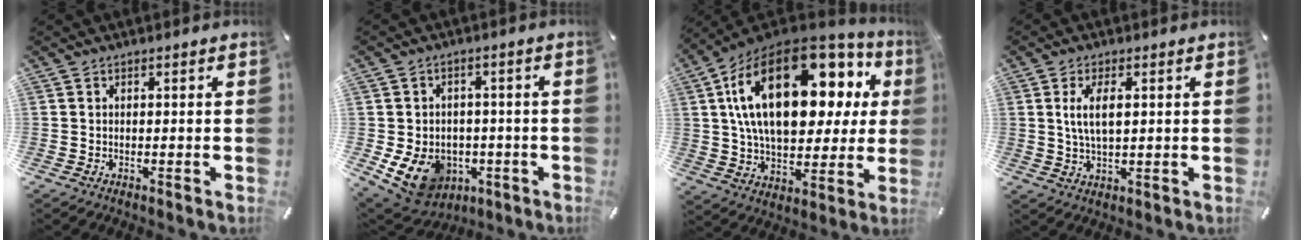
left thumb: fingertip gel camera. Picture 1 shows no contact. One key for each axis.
{"total": 11.1, "fx": -3.7, "fy": 8.9, "fz": 5.4, "tx": -0.109, "ty": 0.009, "tz": -0.063}
{"total": 26.1, "fx": 9.5, "fy": 14.0, "fz": 19.8, "tx": -0.359, "ty": -0.045, "tz": 0.162}
{"total": 6.3, "fx": 1.4, "fy": 2.6, "fz": 5.5, "tx": -0.120, "ty": -0.002, "tz": 0.017}